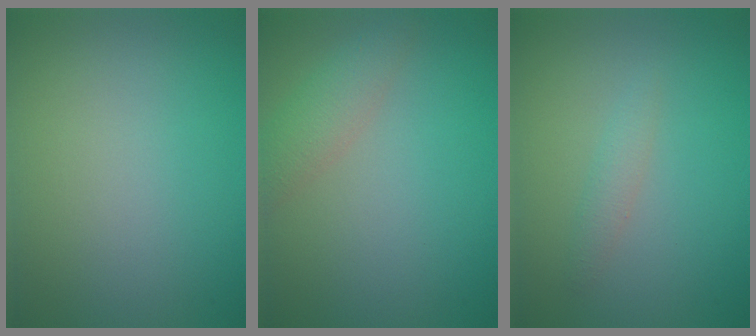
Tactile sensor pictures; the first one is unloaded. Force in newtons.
{"total": 2.5, "press": 2.5, "slide": 0.1}
{"total": 1.2, "press": 1.2, "slide": 0.1}